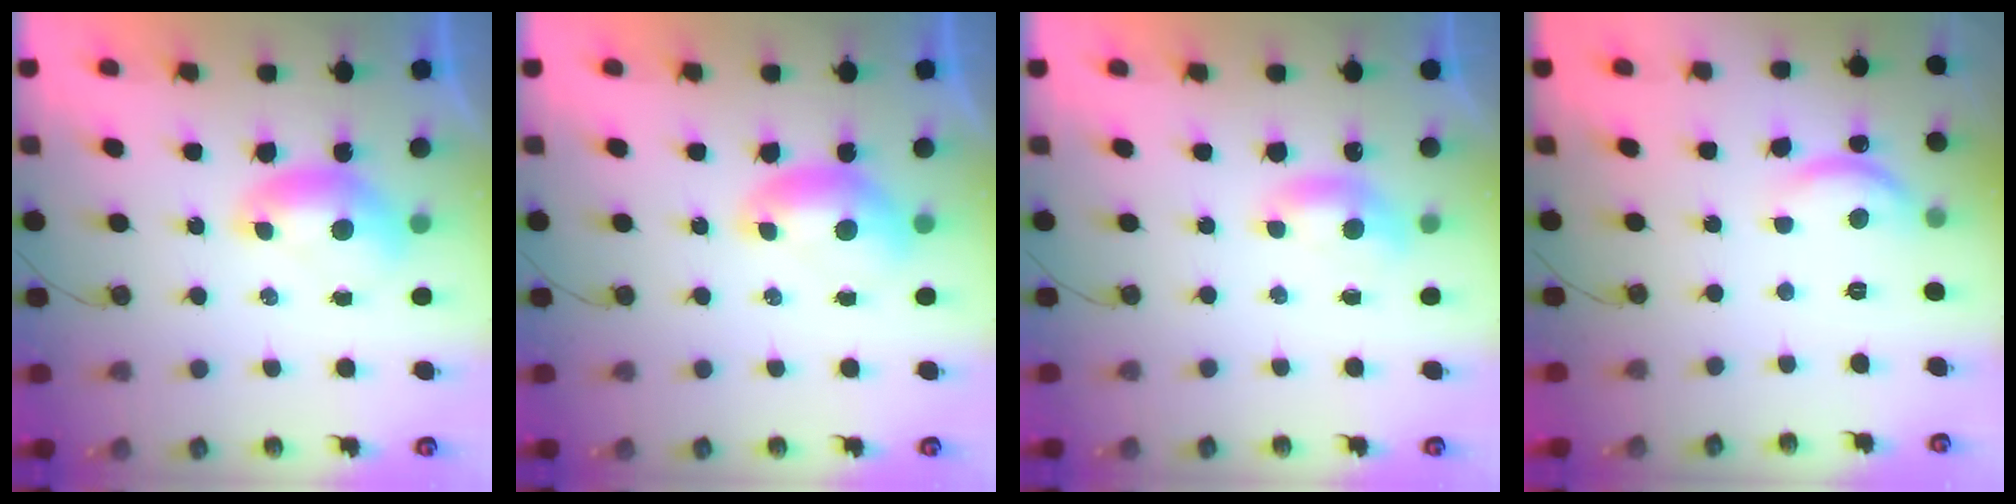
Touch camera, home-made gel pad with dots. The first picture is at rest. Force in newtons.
{"total": 0.0}
{"total": 1.6, "press": 1.5, "slide": 0.5}
{"total": 3.7, "press": 3.7, "slide": 0.4}